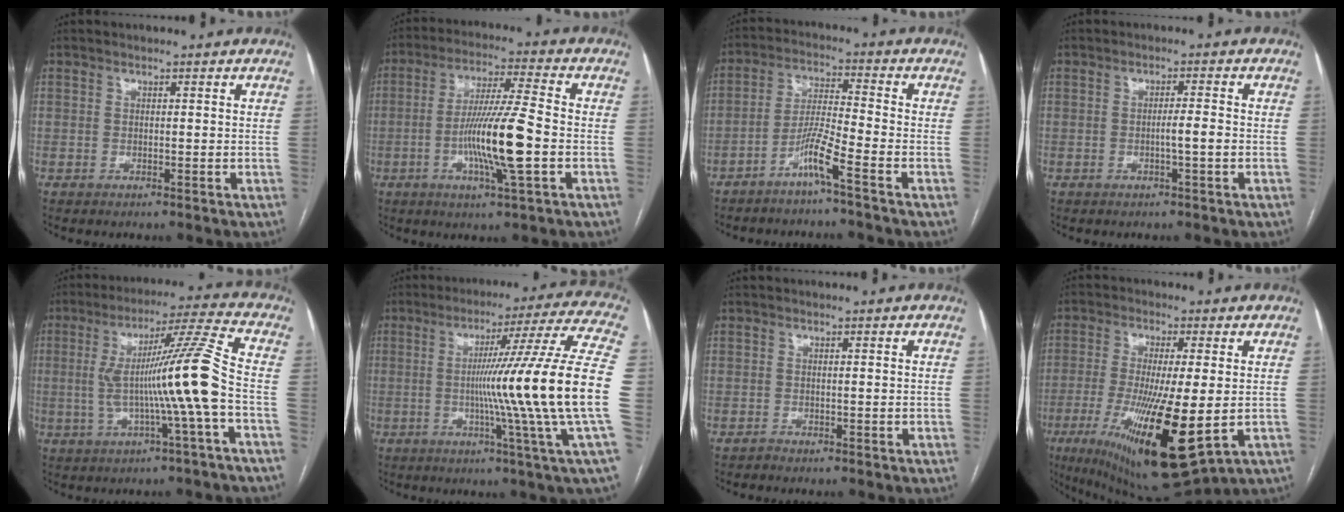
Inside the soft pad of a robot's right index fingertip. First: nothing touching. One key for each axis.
{"total": 12.4, "fx": -2.8, "fy": 0.0, "fz": 12.1, "tx": -0.229, "ty": -0.009, "tz": -0.056}
{"total": 5.9, "fx": -3.8, "fy": -0.8, "fz": 4.4, "tx": -0.091, "ty": 0.001, "tz": -0.080}
{"total": 2.6, "fx": -0.7, "fy": -0.1, "fz": 2.5, "tx": -0.040, "ty": 0.000, "tz": -0.013}
{"total": 13.2, "fx": -1.7, "fy": -1.9, "fz": 12.9, "tx": -0.226, "ty": 0.012, "tz": -0.031}
{"total": 22.3, "fx": -1.7, "fy": -3.2, "fz": 22.0, "tx": -0.268, "ty": -0.006, "tz": -0.049}
{"total": 0.0}
{"total": 17.9, "fx": -4.3, "fy": 2.9, "fz": 17.1, "tx": -0.300, "ty": -0.042, "tz": -0.054}